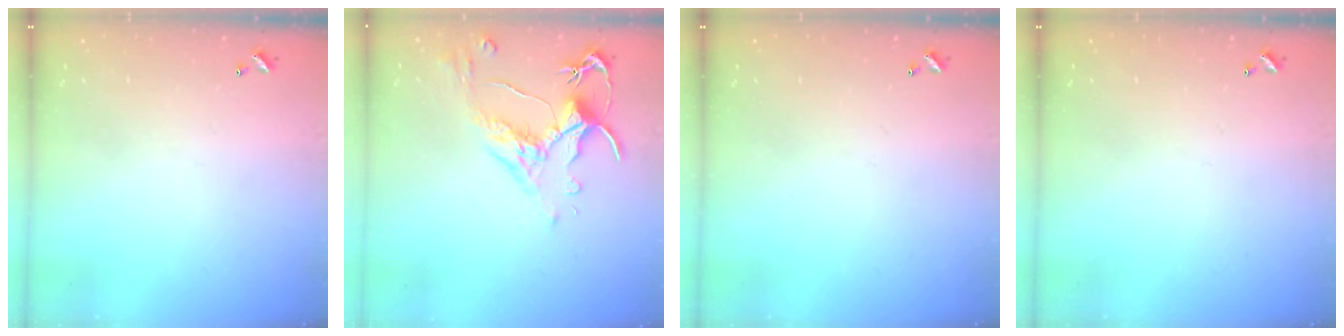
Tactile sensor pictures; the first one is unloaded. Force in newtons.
{"total": 2.5, "press": 2.1, "slide": 1.3}
{"total": 0.0}
{"total": 0.0}